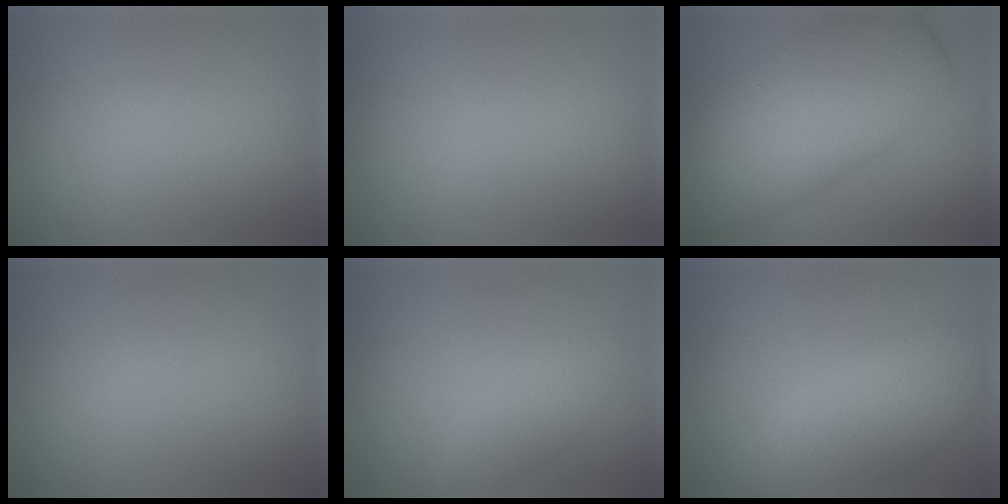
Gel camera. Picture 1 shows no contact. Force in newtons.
{"total": 0.0}
{"total": 10.6, "press": 10.6, "slide": 0.2}
{"total": 0.0}
{"total": 1.9, "press": 1.9, "slide": 0.0}
{"total": 5.5, "press": 5.5, "slide": 0.6}